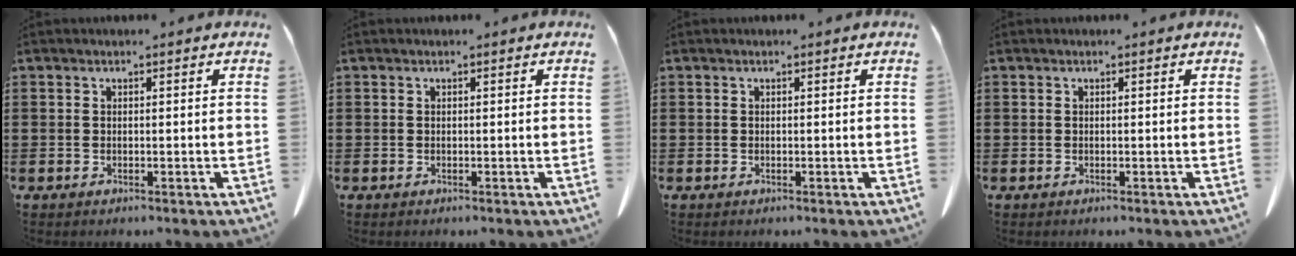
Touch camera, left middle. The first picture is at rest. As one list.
[{"total": 0.0}, {"total": 0.0}, {"total": 0.0}]